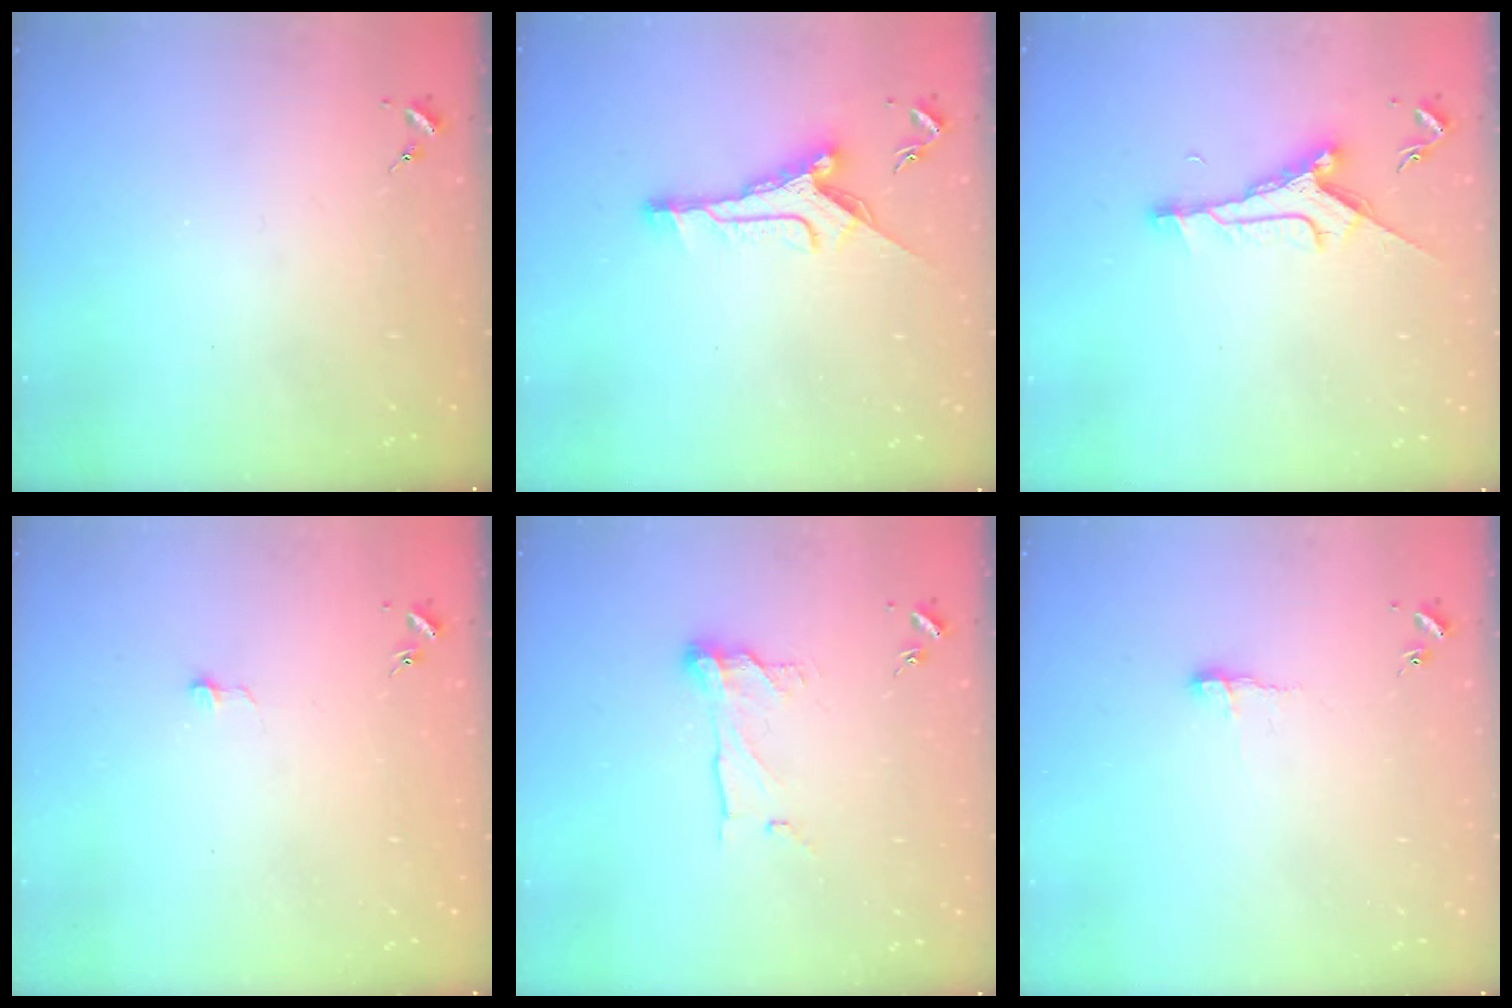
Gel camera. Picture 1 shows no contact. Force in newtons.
{"total": 10.0, "press": 10.0, "slide": 0.1}
{"total": 9.1, "press": 9.1, "slide": 0.8}
{"total": 3.1, "press": 3.1, "slide": 0.3}
{"total": 9.8, "press": 9.8, "slide": 0.7}
{"total": 6.8, "press": 6.7, "slide": 0.7}